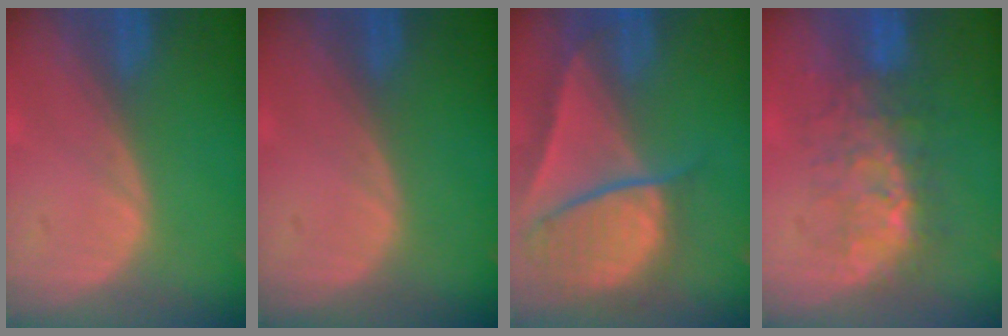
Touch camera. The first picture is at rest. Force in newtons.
{"total": 0.0}
{"total": 10.0, "press": 8.3, "slide": 5.4}
{"total": 7.6, "press": 7.3, "slide": 2.3}